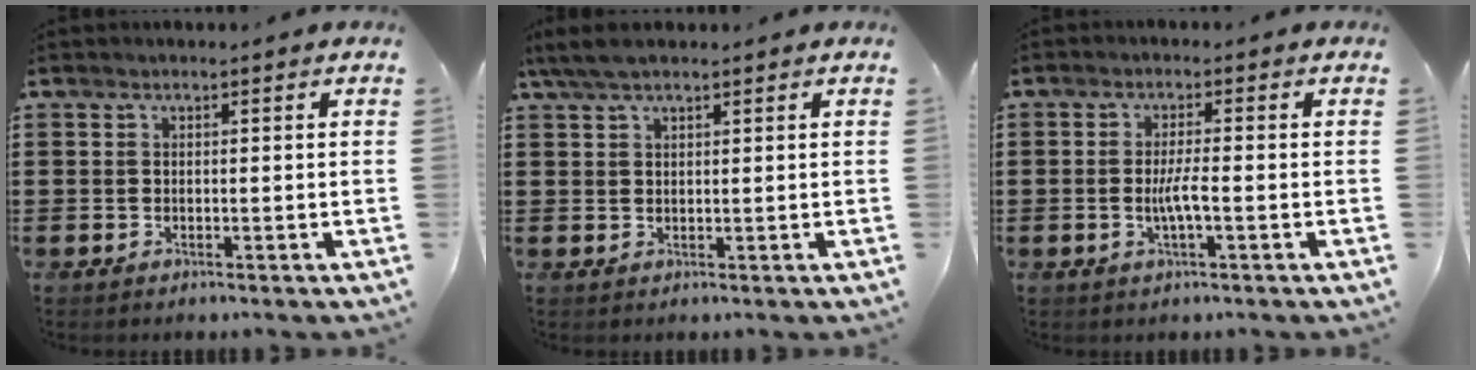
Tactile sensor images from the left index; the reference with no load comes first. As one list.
[{"total": 3.5, "force": [2.4, 0.8, 2.4], "torque": [-0.052, 0.005, 0.045]}, {"total": 3.5, "force": [-0.8, 0.4, 3.4], "torque": [-0.067, -0.004, -0.017]}]